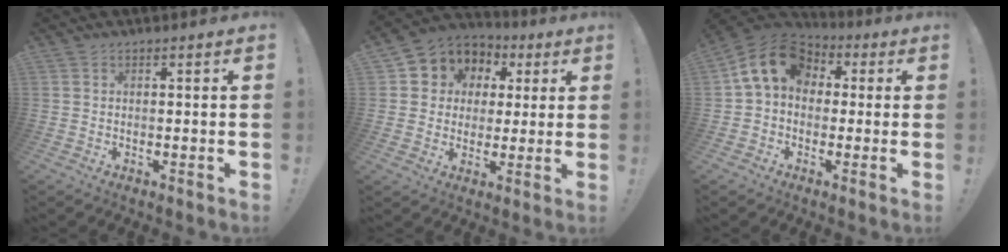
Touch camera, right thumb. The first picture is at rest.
{"total": 7.7, "force": [1.2, 7.3, 1.8], "torque": [-0.023, -0.013, 0.029]}
{"total": 12.9, "force": [2.8, 9.5, 8.3], "torque": [-0.148, 0.008, 0.054]}